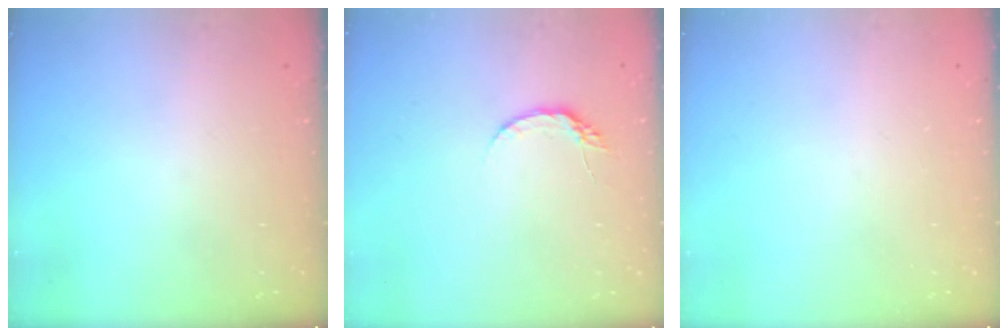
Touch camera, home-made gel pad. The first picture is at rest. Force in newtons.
{"total": 4.9, "press": 4.8, "slide": 0.7}
{"total": 0.0}